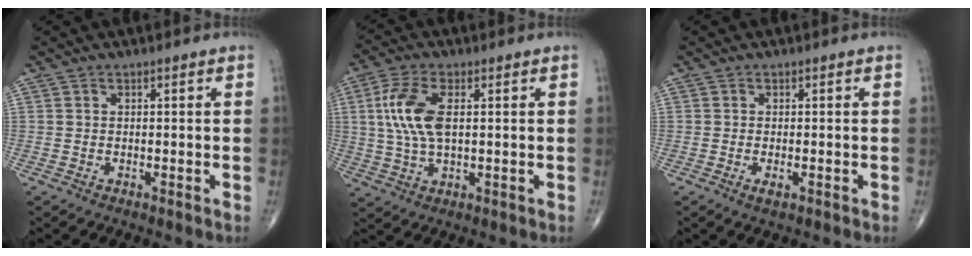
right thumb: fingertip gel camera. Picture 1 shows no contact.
{"total": 10.0, "force": [1.7, 4.7, 8.6], "torque": [-0.193, 0.003, 0.034]}
{"total": 1.6, "force": [-0.6, 0.6, 1.4], "torque": [-0.027, -0.003, -0.011]}